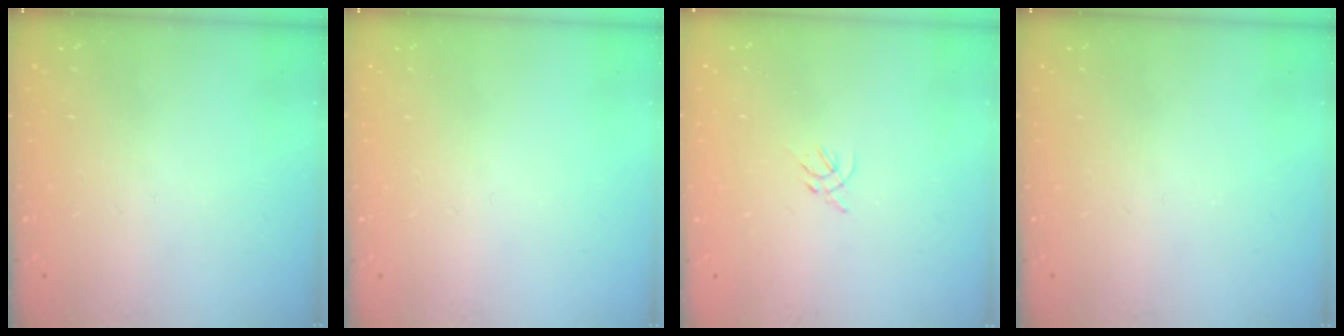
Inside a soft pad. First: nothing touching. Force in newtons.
{"total": 0.0}
{"total": 2.3, "press": 2.2, "slide": 0.6}
{"total": 0.0}